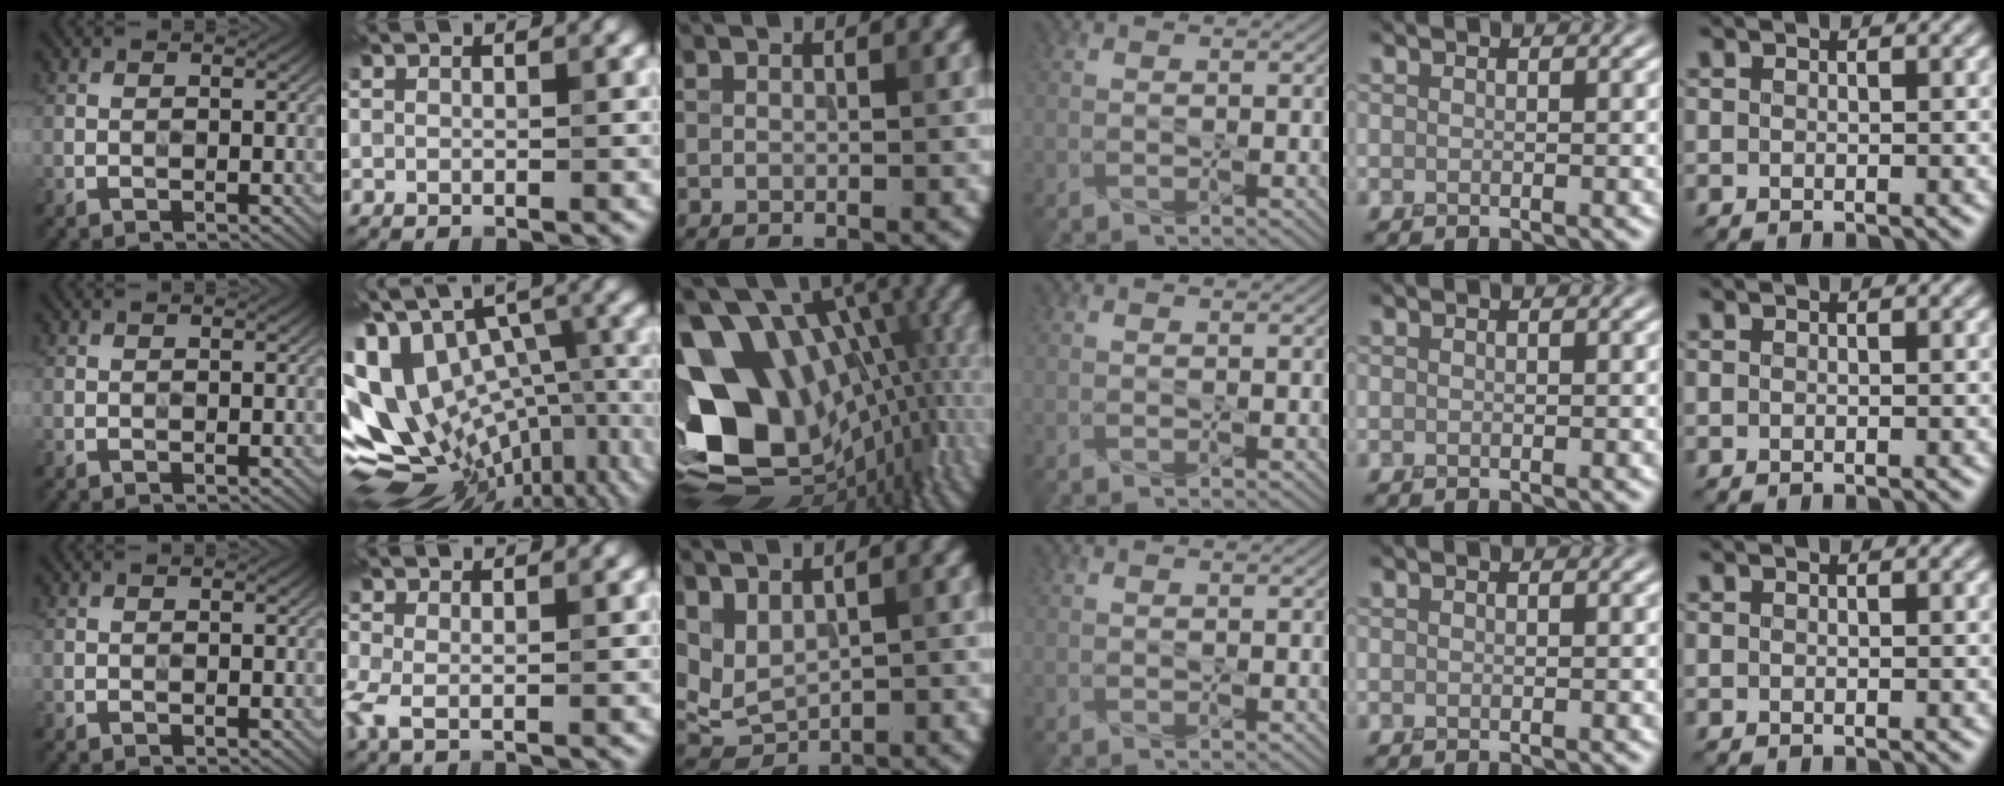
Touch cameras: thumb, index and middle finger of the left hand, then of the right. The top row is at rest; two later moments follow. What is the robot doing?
{"motion": "press", "object": "button"}